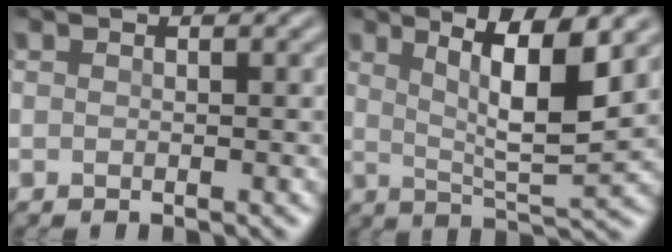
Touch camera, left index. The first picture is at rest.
{"total": 7.4, "force": [2.7, 1.6, 6.7], "torque": [-0.108, -0.008, 0.052]}